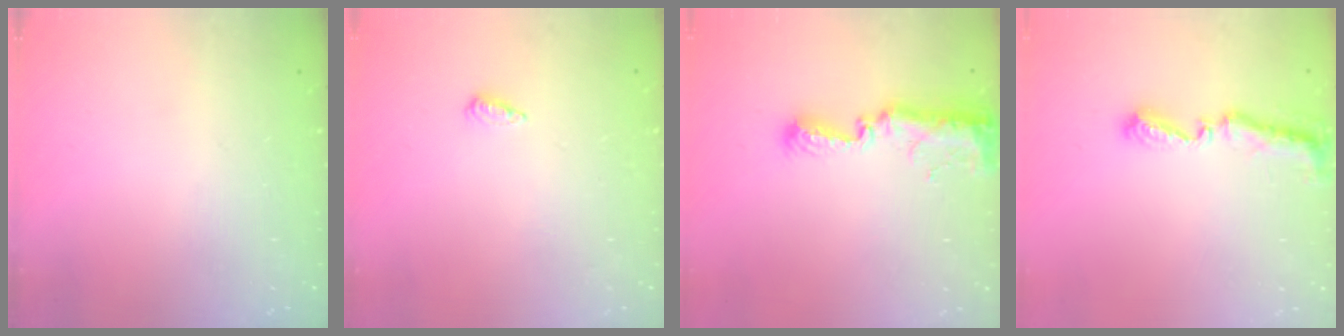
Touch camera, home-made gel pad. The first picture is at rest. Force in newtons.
{"total": 4.1, "press": 4.1, "slide": 0.5}
{"total": 9.1, "press": 9.1, "slide": 0.8}
{"total": 8.1, "press": 8.1, "slide": 0.5}